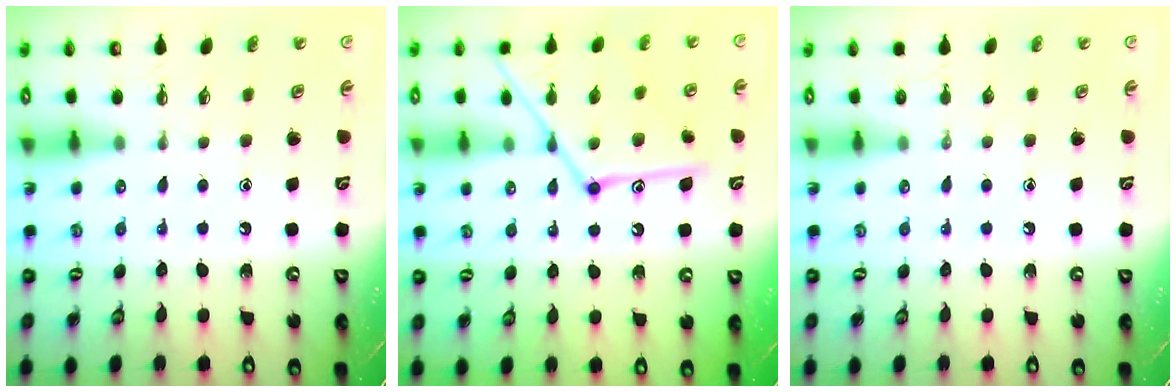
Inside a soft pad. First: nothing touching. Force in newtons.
{"total": 16.2, "press": 16.2, "slide": 1.2}
{"total": 0.0}